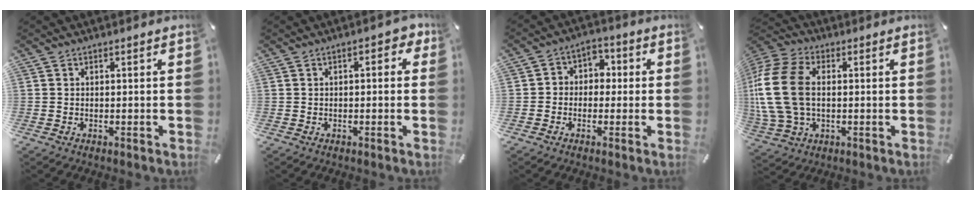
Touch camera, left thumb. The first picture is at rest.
{"total": 3.3, "force": [-0.2, 1.7, 2.8], "torque": [-0.038, 0.006, -0.009]}
{"total": 4.8, "force": [-1.1, 4.3, 1.8], "torque": [-0.032, 0.015, -0.025]}
{"total": 18.7, "force": [0.6, 14.1, 12.4], "torque": [-0.280, 0.015, 0.010]}